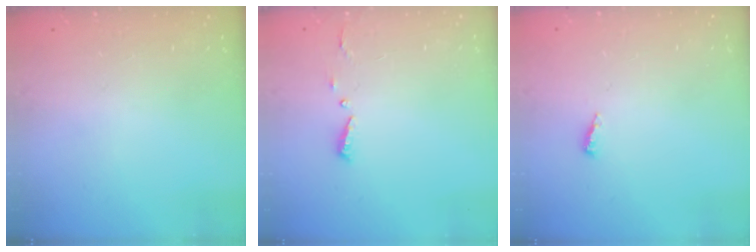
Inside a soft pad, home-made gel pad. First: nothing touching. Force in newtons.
{"total": 4.4, "press": 4.4, "slide": 0.4}
{"total": 2.5, "press": 2.5, "slide": 0.2}